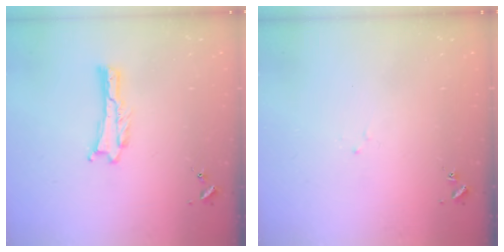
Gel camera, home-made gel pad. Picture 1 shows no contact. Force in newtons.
{"total": 1.1, "press": 1.0, "slide": 0.2}